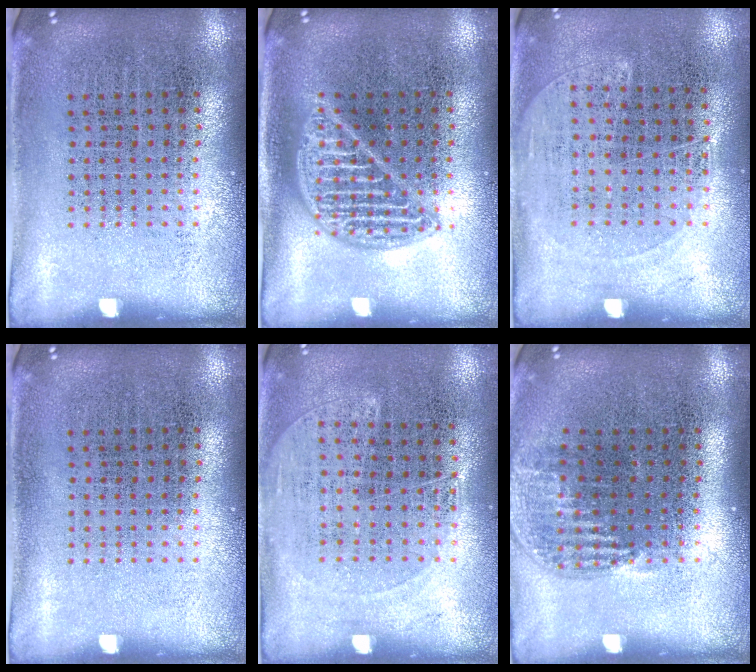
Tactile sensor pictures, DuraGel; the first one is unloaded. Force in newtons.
{"total": 1.9, "press": 1.9, "slide": 0.3}
{"total": 1.3, "press": 1.0, "slide": 0.7}
{"total": 0.0}
{"total": 1.3, "press": 1.0, "slide": 0.7}
{"total": 1.1, "press": 1.0, "slide": 0.4}